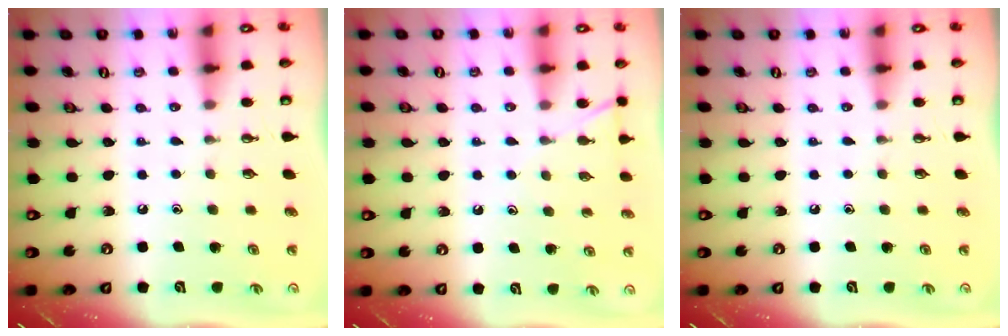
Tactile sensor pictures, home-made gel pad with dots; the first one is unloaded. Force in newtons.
{"total": 6.4, "press": 6.4, "slide": 0.3}
{"total": 0.0}